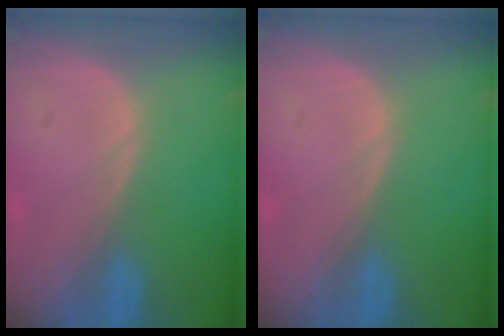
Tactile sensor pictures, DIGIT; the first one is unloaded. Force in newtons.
{"total": 0.0}